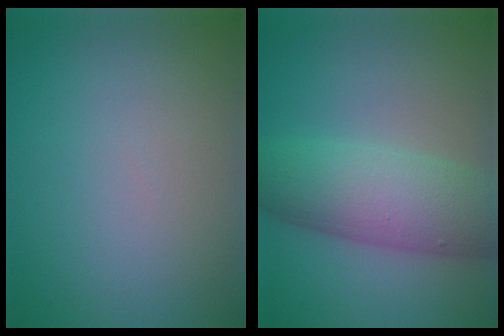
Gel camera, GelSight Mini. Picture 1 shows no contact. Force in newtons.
{"total": 7.2, "press": 7.2, "slide": 0.1}